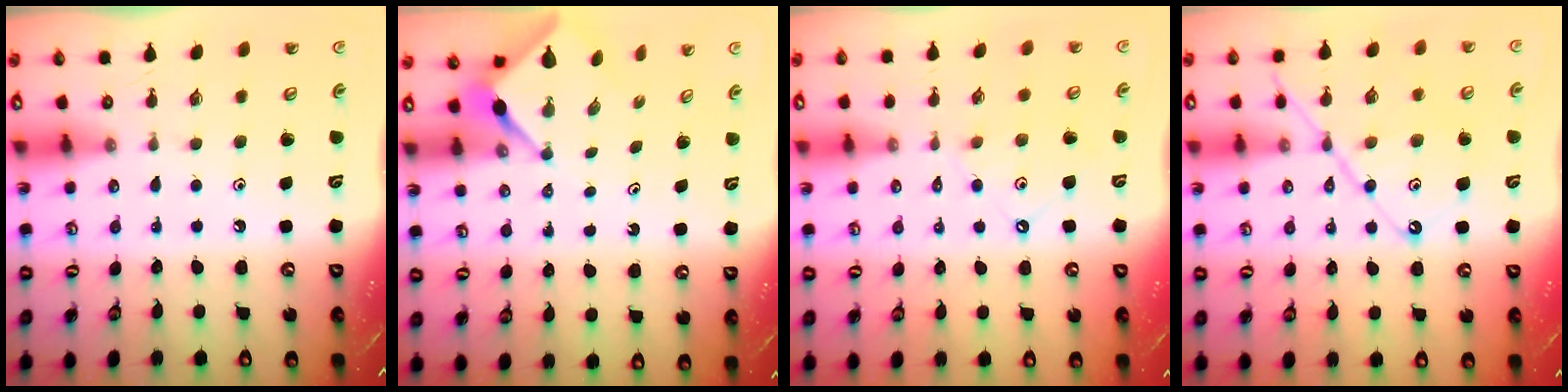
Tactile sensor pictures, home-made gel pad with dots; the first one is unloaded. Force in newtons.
{"total": 2.9, "press": 2.9, "slide": 0.2}
{"total": 4.6, "press": 4.6, "slide": 0.6}
{"total": 12.6, "press": 12.5, "slide": 1.3}